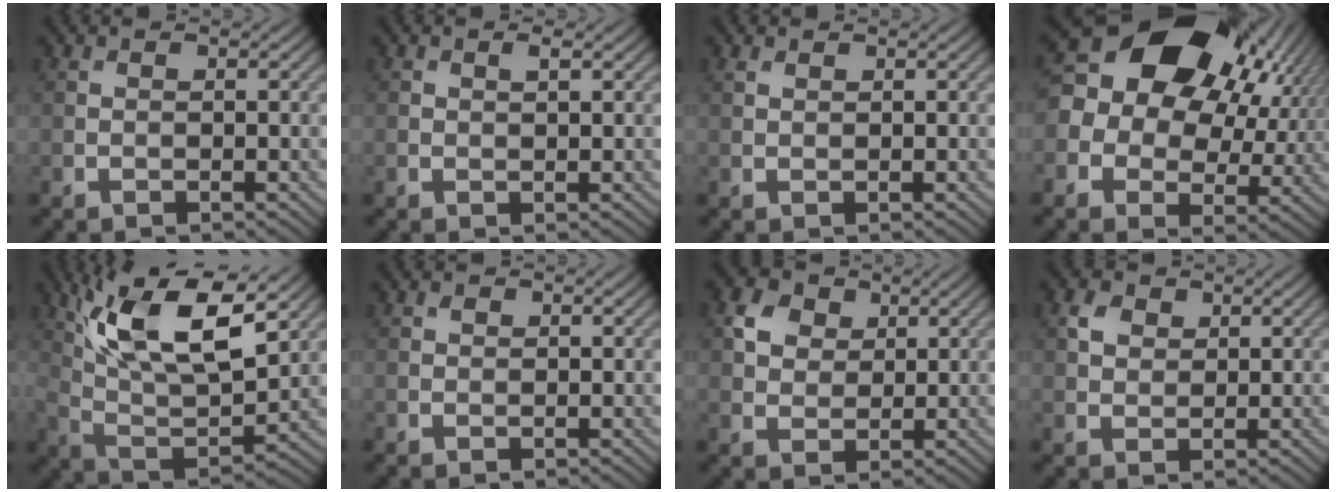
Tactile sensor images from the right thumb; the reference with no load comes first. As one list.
[{"total": 1.0, "force": [0.5, 0.4, 0.8], "torque": [-0.014, -0.003, 0.008]}, {"total": 0.9, "force": [0.7, 0.4, 0.4], "torque": [-0.012, 0.002, 0.016]}, {"total": 19.9, "force": [5.5, 15.4, 11.3], "torque": [-0.258, 0.022, 0.116]}, {"total": 15.2, "force": [7.1, 5.5, 12.3], "torque": [-0.257, 0.001, 0.132]}, {"total": 0.6, "force": [0.3, 0.4, 0.2], "torque": [-0.003, -0.002, 0.006]}, {"total": 4.2, "force": [1.9, 3.3, 1.8], "torque": [-0.043, 0.007, 0.031]}, {"total": 2.7, "force": [1.4, 2.0, 1.2], "torque": [-0.028, 0.003, 0.024]}]